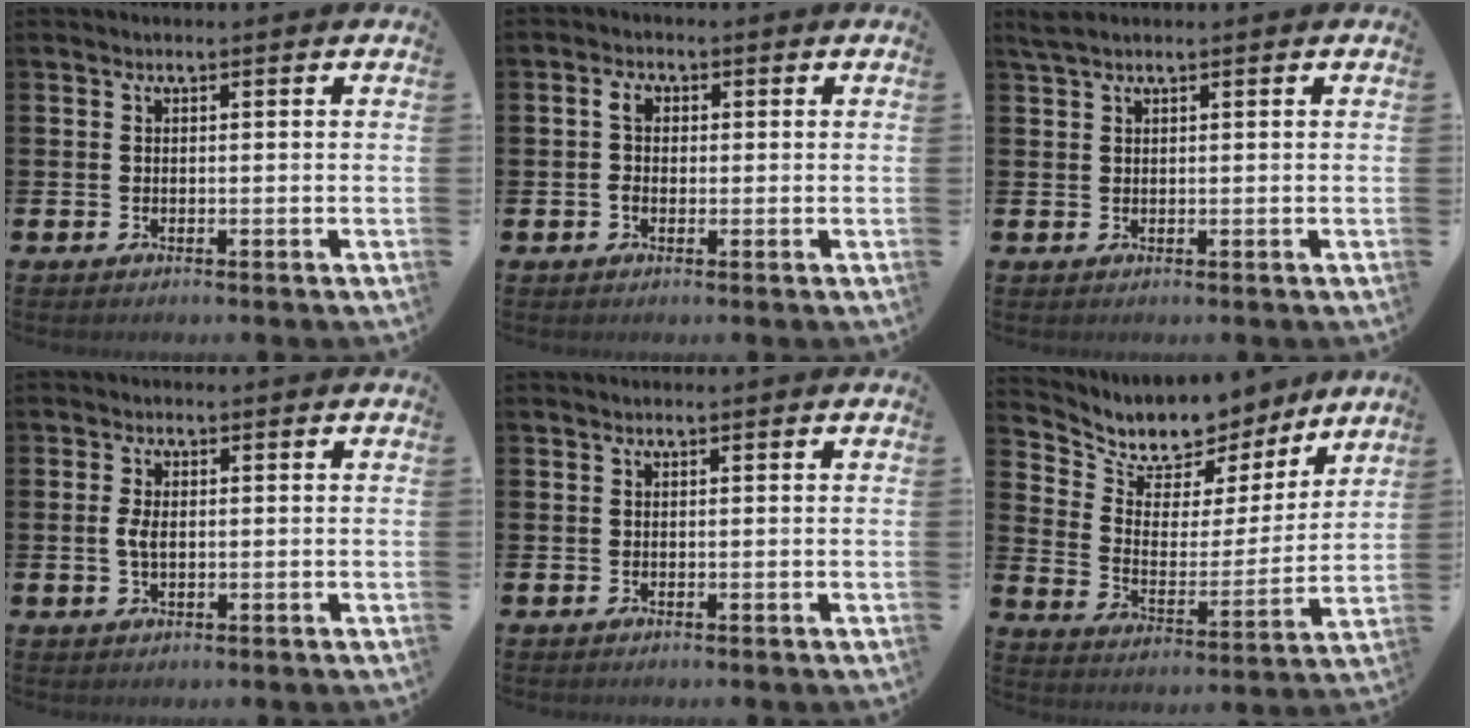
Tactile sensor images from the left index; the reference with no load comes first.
{"total": 2.6, "force": [0.3, 1.8, 1.8], "torque": [-0.024, 0.006, 0.001]}
{"total": 1.5, "force": [1.3, 0.2, 0.9], "torque": [-0.025, 0.006, 0.024]}
{"total": 2.5, "force": [0.2, 1.3, 2.1], "torque": [-0.039, 0.003, 0.001]}
{"total": 0.0}
{"total": 8.7, "force": [7.7, 3.9, 1.3], "torque": [-0.066, -0.065, 0.137]}